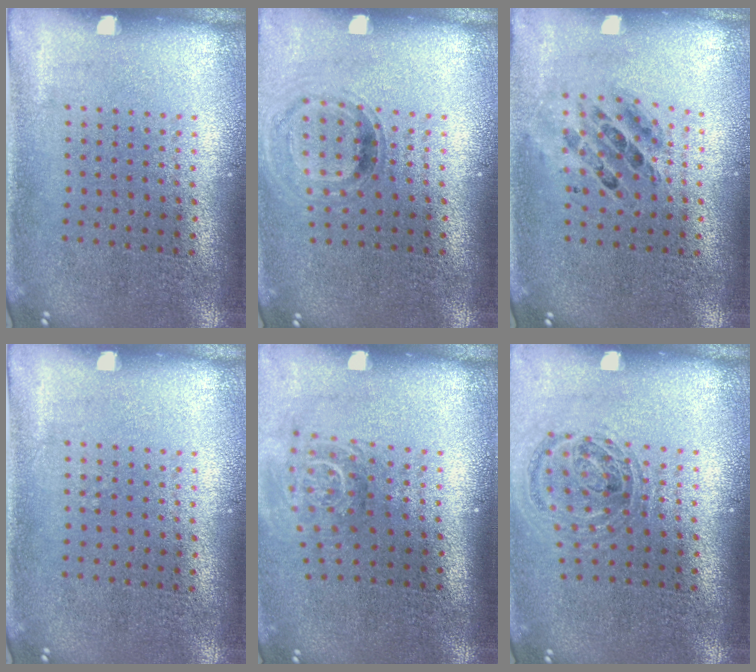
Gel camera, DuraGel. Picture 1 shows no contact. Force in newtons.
{"total": 0.9, "press": 0.9, "slide": 0.1}
{"total": 0.8, "press": 0.8, "slide": 0.0}
{"total": 0.0}
{"total": 1.8, "press": 1.2, "slide": 1.3}
{"total": 0.9, "press": 0.9, "slide": 0.3}